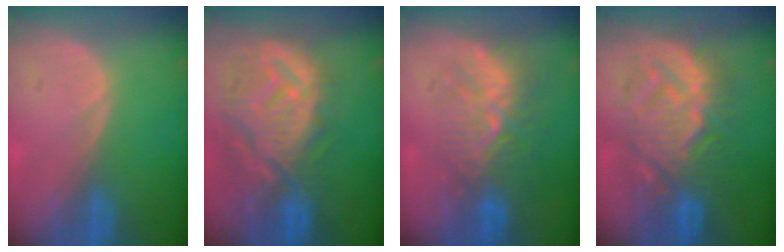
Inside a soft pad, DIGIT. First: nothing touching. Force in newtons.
{"total": 12.7, "press": 11.2, "slide": 5.9}
{"total": 9.1, "press": 8.4, "slide": 3.5}
{"total": 10.2, "press": 10.2, "slide": 0.5}